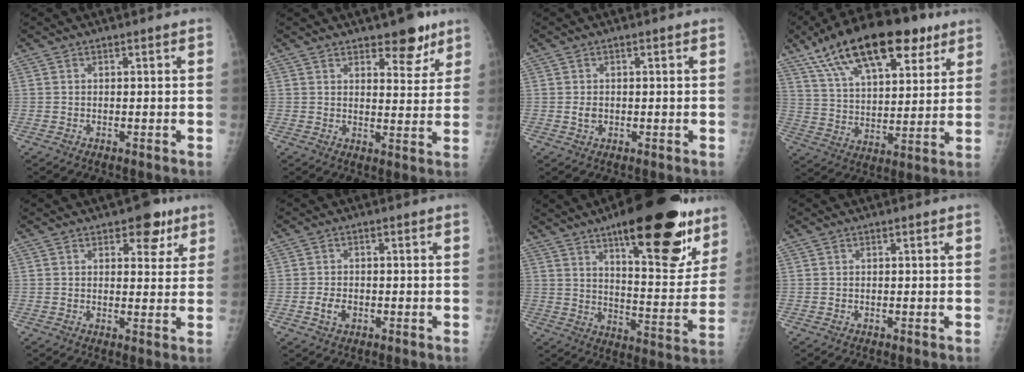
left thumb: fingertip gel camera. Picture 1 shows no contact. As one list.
[{"total": 7.2, "force": [5.0, 3.2, 4.1], "torque": [-0.025, -0.030, 0.067]}, {"total": 1.7, "force": [-0.1, 1.3, 1.1], "torque": [-0.015, 0.000, 0.001]}, {"total": 23.1, "force": [13.5, 10.1, 15.8], "torque": [-0.240, -0.017, 0.230]}, {"total": 6.0, "force": [3.4, 3.4, 3.5], "torque": [-0.010, -0.012, 0.040]}, {"total": 3.0, "force": [-1.0, 2.0, 2.0], "torque": [-0.033, 0.005, -0.015]}, {"total": 25.8, "force": [15.5, 8.2, 18.9], "torque": [-0.223, -0.065, 0.225]}, {"total": 0.0}]